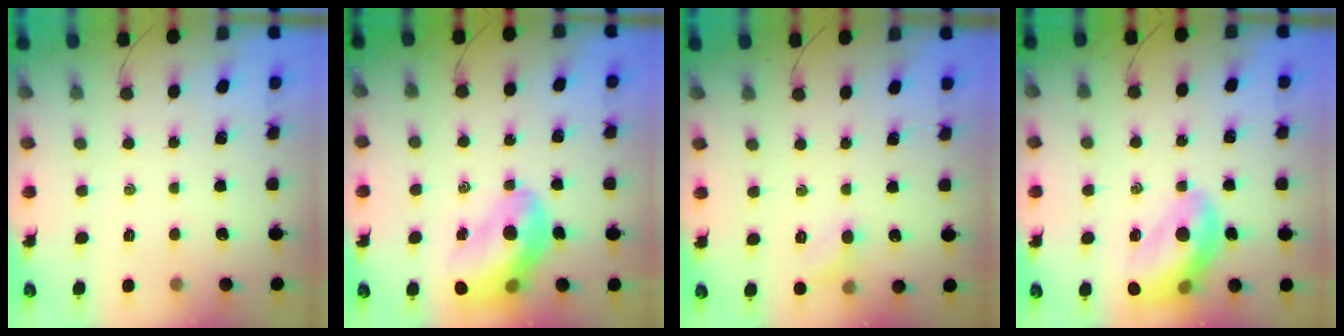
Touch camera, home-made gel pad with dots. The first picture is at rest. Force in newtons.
{"total": 14.6, "press": 14.0, "slide": 4.1}
{"total": 5.5, "press": 5.2, "slide": 1.9}
{"total": 14.2, "press": 13.7, "slide": 3.8}